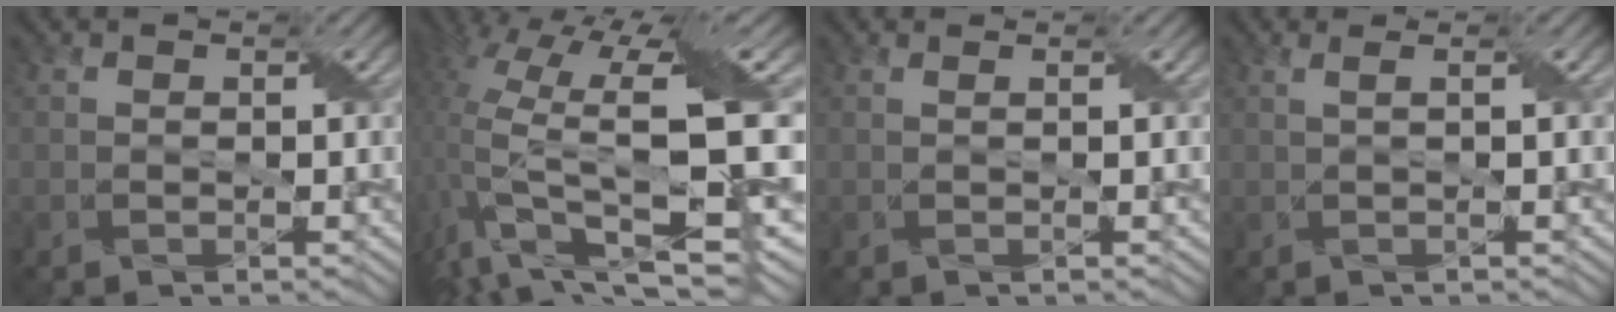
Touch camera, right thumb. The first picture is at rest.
{"total": 18.0, "force": [0.7, 6.5, 16.8], "torque": [-0.356, -0.009, 0.020]}
{"total": 1.7, "force": [0.2, 0.5, 1.6], "torque": [-0.024, 0.005, -0.011]}
{"total": 2.7, "force": [0.4, 0.5, 2.6], "torque": [-0.037, 0.011, -0.010]}